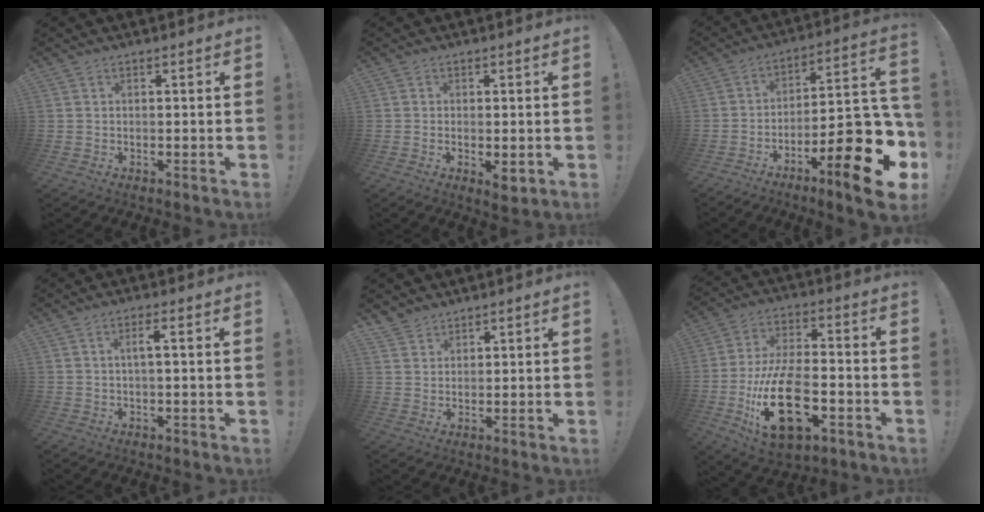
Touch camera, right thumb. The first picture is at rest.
{"total": 2.8, "force": [-0.5, 1.2, 2.5], "torque": [-0.028, -0.001, -0.005]}
{"total": 21.3, "force": [-10.1, 5.4, 17.9], "torque": [-0.241, 0.057, -0.157]}
{"total": 2.9, "force": [0.0, 0.1, 2.8], "torque": [-0.064, 0.007, -0.003]}
{"total": 3.3, "force": [2.9, 1.6, 0.1], "torque": [0.000, -0.020, 0.055]}
{"total": 23.2, "force": [-7.2, 12.3, 18.3], "torque": [-0.354, 0.038, -0.108]}